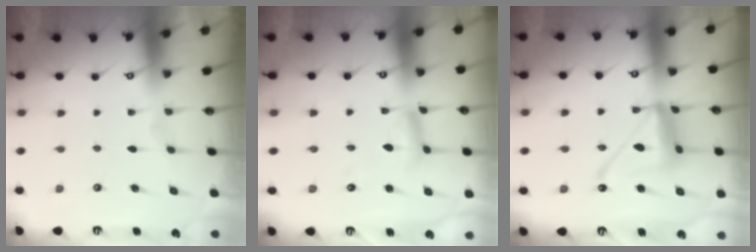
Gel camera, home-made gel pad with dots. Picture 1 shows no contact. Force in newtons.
{"total": 8.5, "press": 8.5, "slide": 0.6}
{"total": 13.5, "press": 13.4, "slide": 1.1}